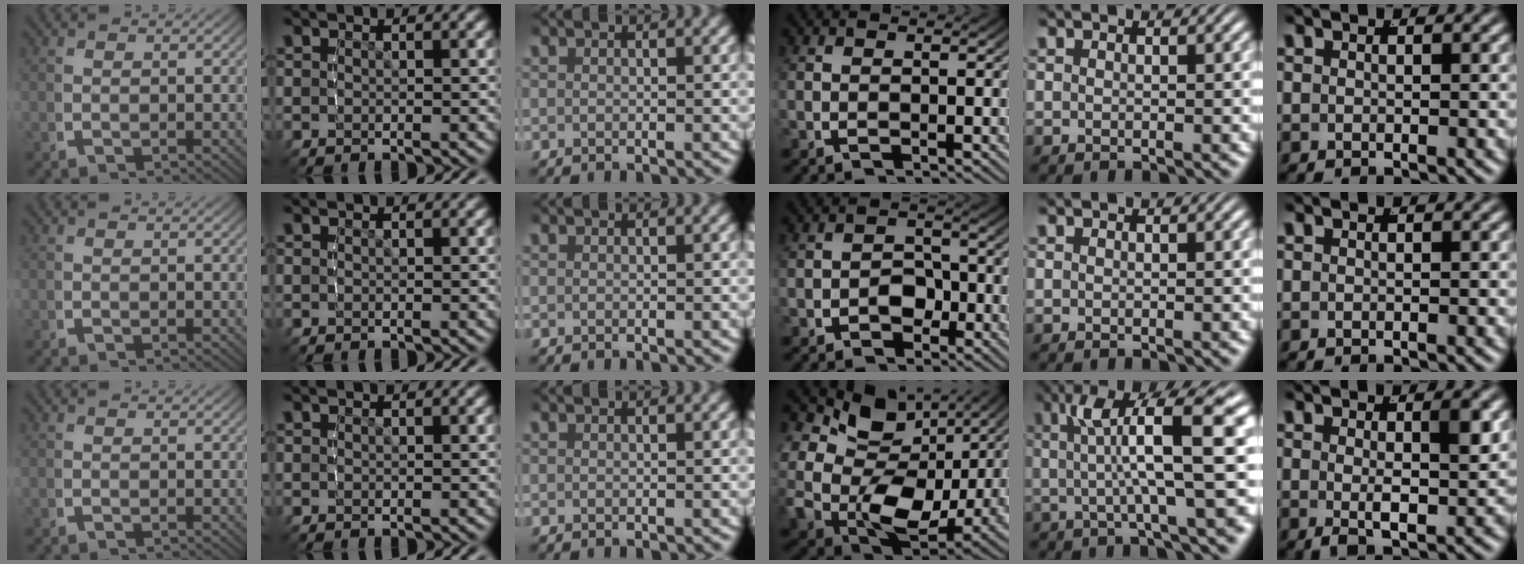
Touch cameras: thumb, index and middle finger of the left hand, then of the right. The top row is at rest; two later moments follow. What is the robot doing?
{"motion": "lift_and_place", "object": "stress ball aka squeeze ball"}